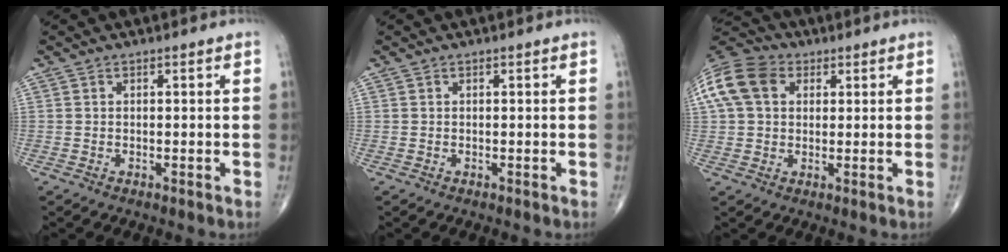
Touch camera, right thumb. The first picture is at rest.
{"total": 0.0}
{"total": 14.9, "force": [4.7, 11.1, 8.9], "torque": [-0.200, 0.033, 0.079]}